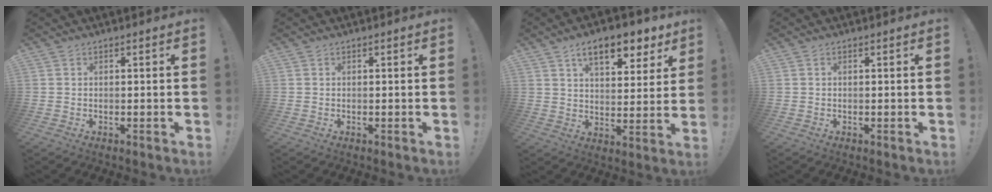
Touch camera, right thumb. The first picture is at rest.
{"total": 0.0}
{"total": 12.8, "force": [7.5, 5.4, 8.8], "torque": [-0.122, -0.037, 0.126]}
{"total": 0.0}